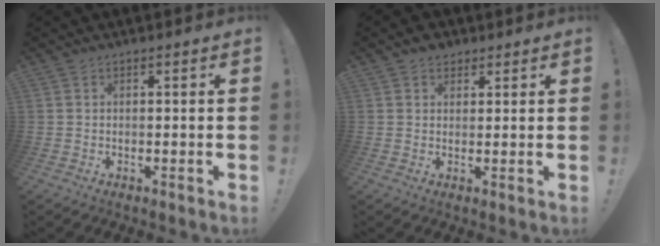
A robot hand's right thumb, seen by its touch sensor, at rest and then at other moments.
{"total": 3.4, "force": [2.2, 2.5, 0.6], "torque": [-0.001, -0.007, 0.040]}